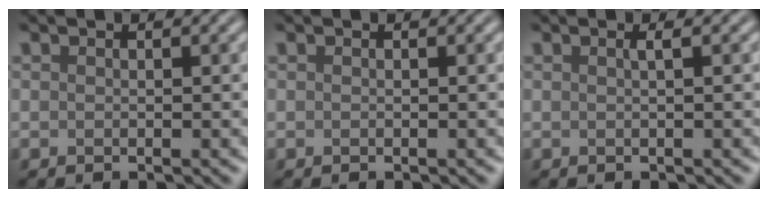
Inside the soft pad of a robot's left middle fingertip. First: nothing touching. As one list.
[{"total": 0.0}, {"total": 0.9, "force": [0.2, 0.3, 0.8], "torque": [-0.008, 0.005, 0.001]}]